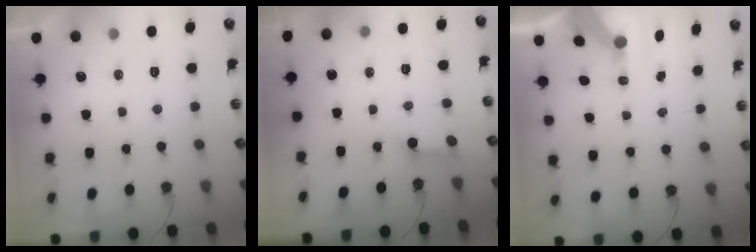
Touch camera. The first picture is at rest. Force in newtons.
{"total": 2.8, "press": 2.7, "slide": 0.3}
{"total": 7.4, "press": 7.4, "slide": 0.9}